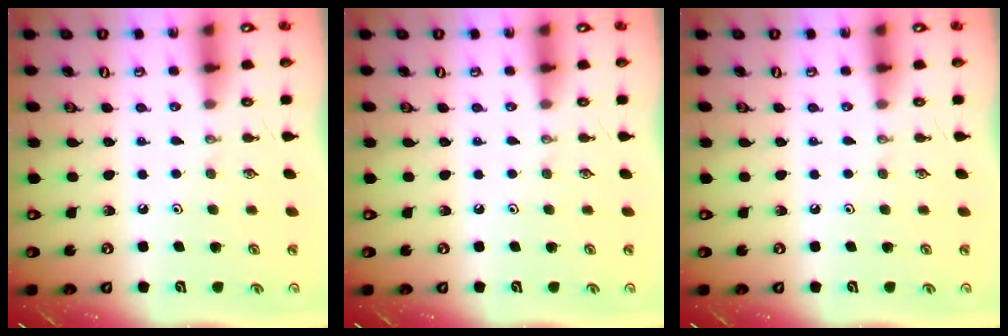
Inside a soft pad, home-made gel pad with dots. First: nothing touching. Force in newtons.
{"total": 0.0}
{"total": 0.0}